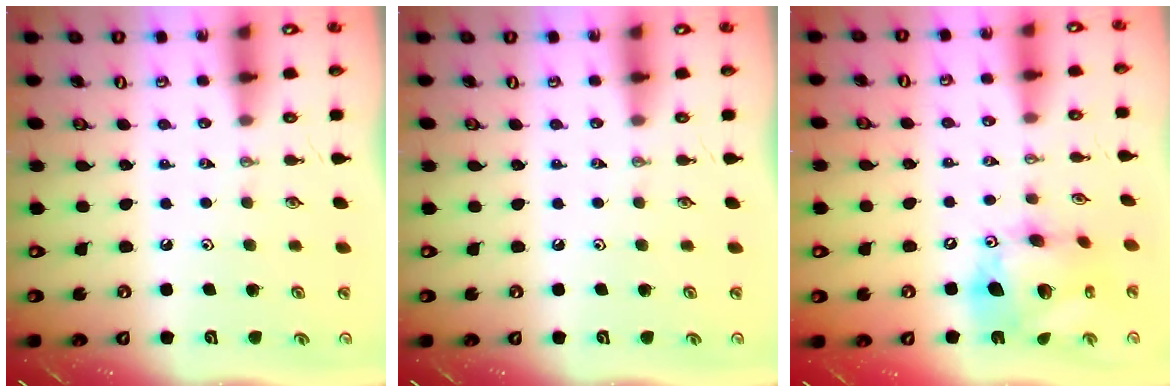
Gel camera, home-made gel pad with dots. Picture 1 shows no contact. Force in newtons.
{"total": 0.0}
{"total": 16.3, "press": 16.3, "slide": 1.7}